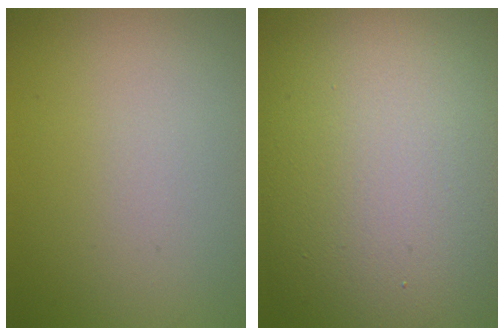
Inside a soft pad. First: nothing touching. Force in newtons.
{"total": 17.0, "press": 17.0, "slide": 1.0}